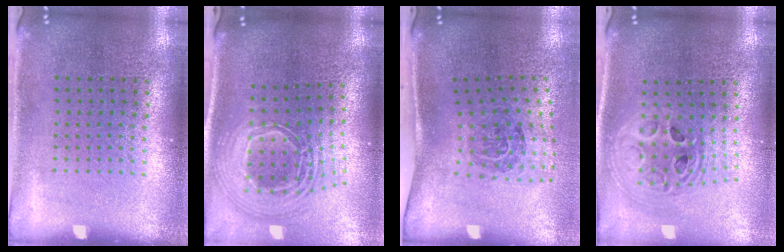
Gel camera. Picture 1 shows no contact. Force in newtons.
{"total": 2.7, "press": 1.8, "slide": 2.0}
{"total": 1.8, "press": 1.2, "slide": 1.4}
{"total": 2.3, "press": 1.8, "slide": 1.4}